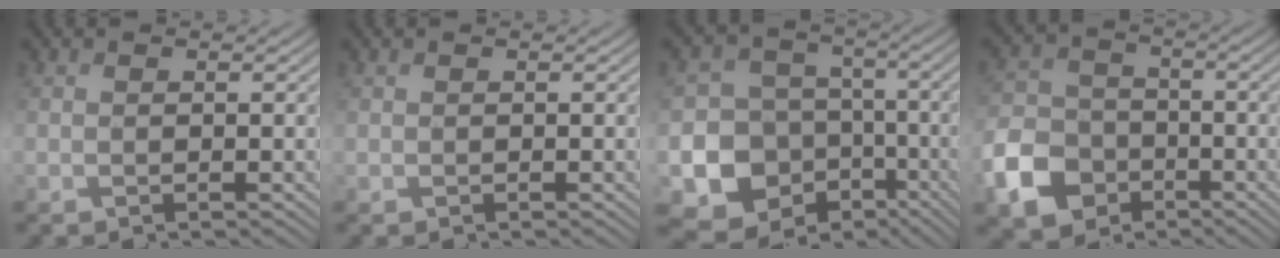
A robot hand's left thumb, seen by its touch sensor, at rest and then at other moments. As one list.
[{"total": 0.0}, {"total": 13.6, "force": [-5.0, 11.8, 4.7], "torque": [-0.124, -0.030, -0.087]}, {"total": 9.8, "force": [-4.5, 7.3, 4.6], "torque": [-0.122, -0.018, -0.101]}]